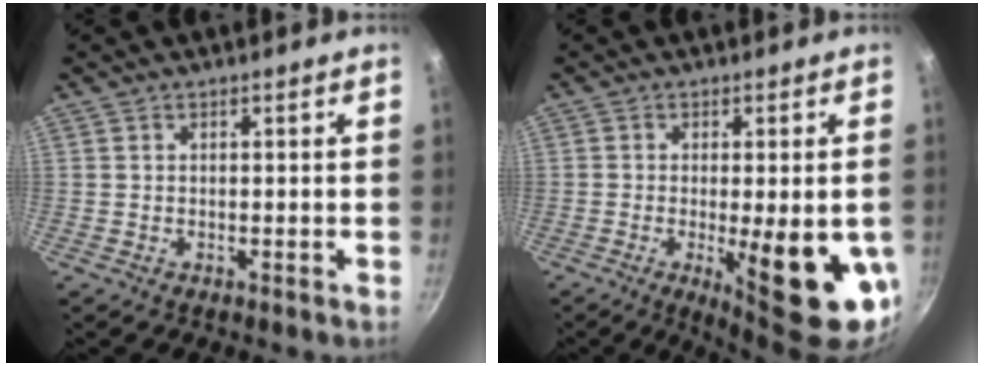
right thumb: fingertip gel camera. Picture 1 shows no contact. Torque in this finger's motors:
{"motor_torque": [2.47, 2.54, 1.63, -0.14, 0.48]}